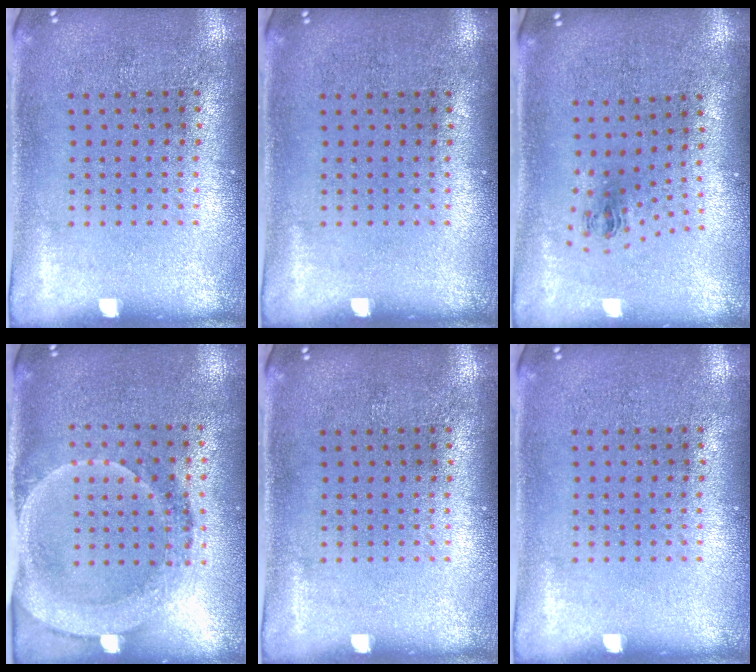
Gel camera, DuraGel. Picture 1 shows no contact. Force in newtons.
{"total": 0.0}
{"total": 1.1, "press": 0.4, "slide": 1.0}
{"total": 1.8, "press": 1.7, "slide": 0.7}
{"total": 0.0}
{"total": 0.0}